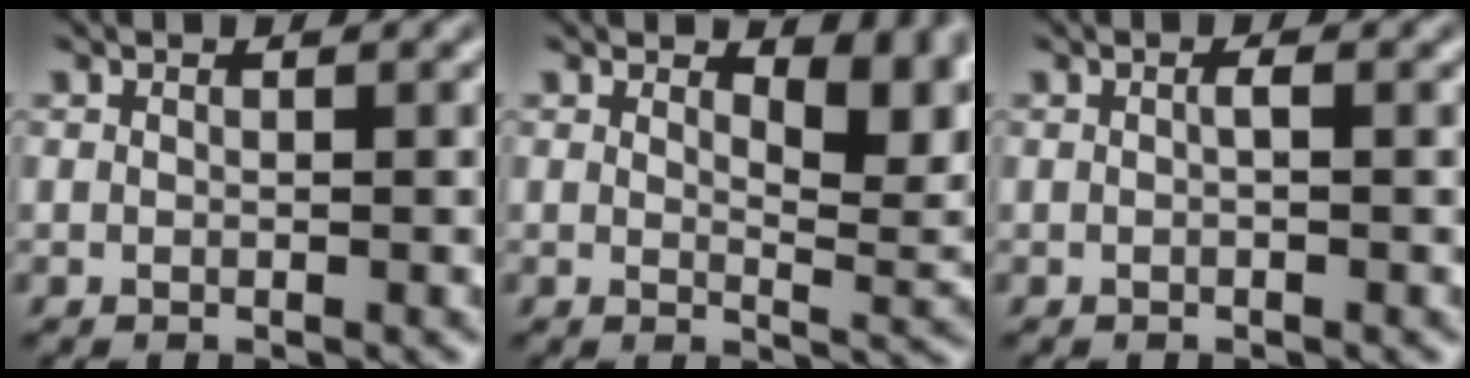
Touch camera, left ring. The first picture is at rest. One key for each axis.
{"total": 5.0, "fx": 2.7, "fy": 2.0, "fz": 3.7, "tx": -0.043, "ty": -0.006, "tz": 0.035}
{"total": 0.7, "fx": 0.0, "fy": 0.1, "fz": 0.7, "tx": -0.014, "ty": 0.001, "tz": 0.001}